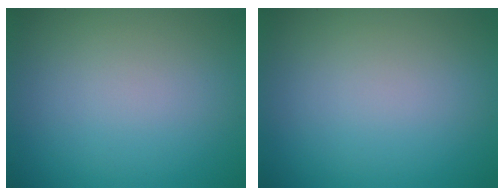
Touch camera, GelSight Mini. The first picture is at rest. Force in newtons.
{"total": 0.0}